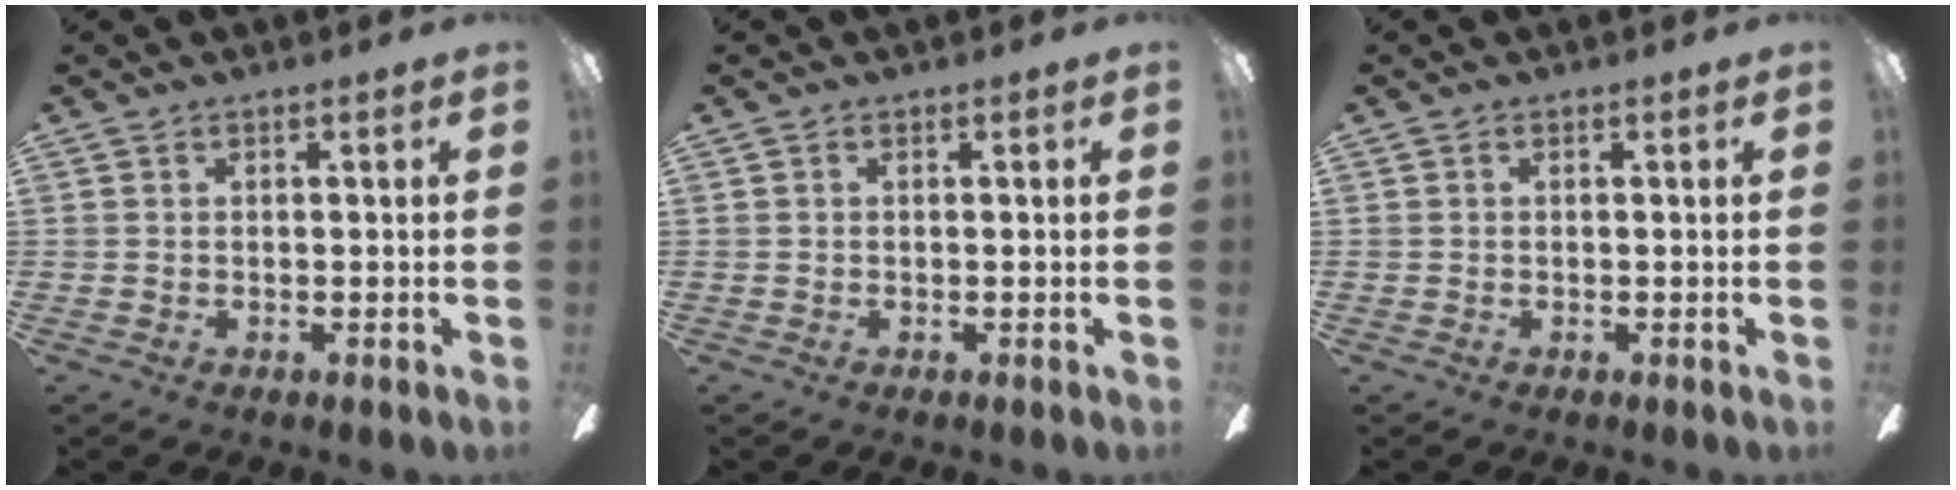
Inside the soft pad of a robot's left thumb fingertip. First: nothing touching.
{"total": 0.0}
{"total": 0.0}